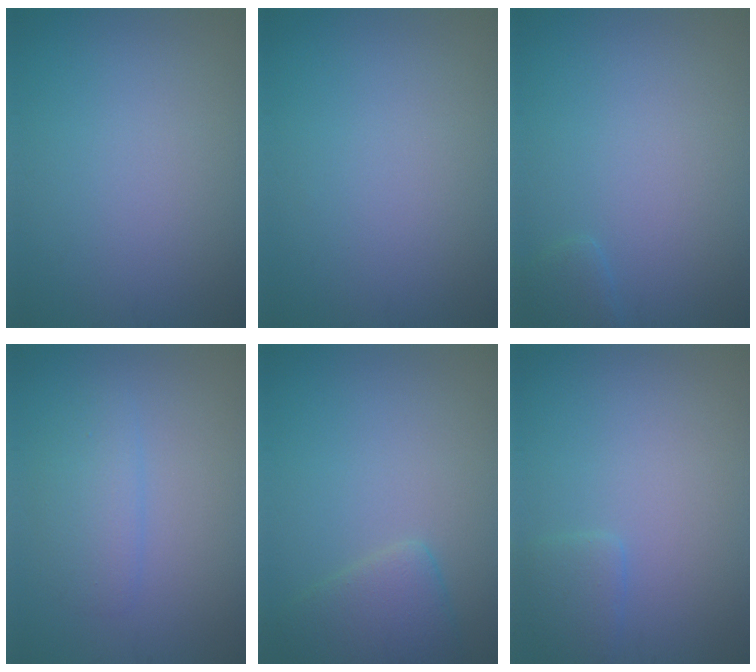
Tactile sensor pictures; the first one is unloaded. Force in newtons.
{"total": 0.0}
{"total": 1.0, "press": 1.0, "slide": 0.1}
{"total": 2.2, "press": 2.2, "slide": 0.1}
{"total": 3.2, "press": 3.2, "slide": 0.3}
{"total": 1.6, "press": 1.6, "slide": 0.1}